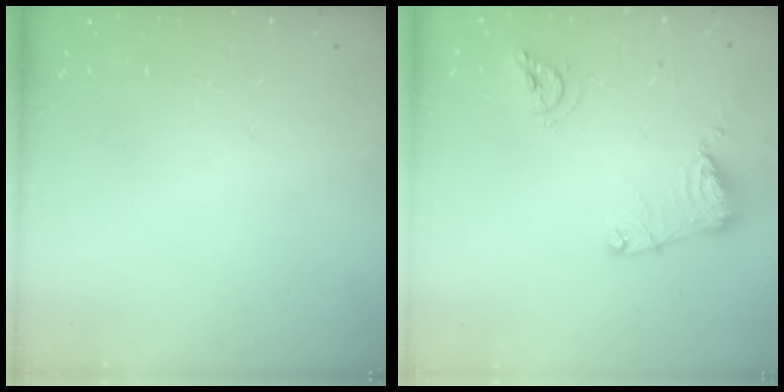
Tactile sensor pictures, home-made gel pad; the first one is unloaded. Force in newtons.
{"total": 11.9, "press": 11.9, "slide": 1.3}